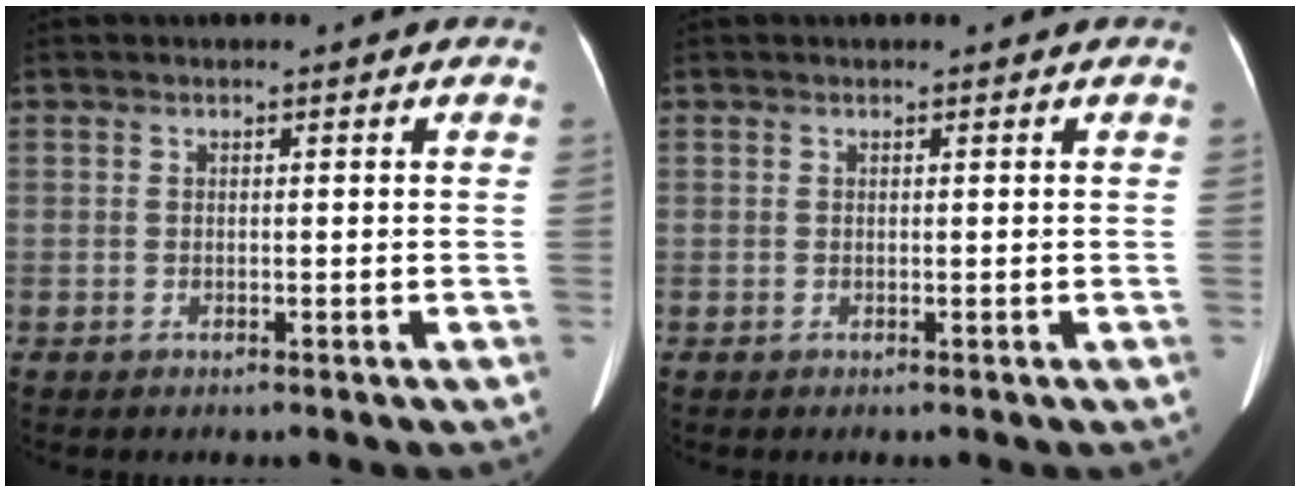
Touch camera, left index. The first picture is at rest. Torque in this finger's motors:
{"motor_torque": [0.06, -0.01, -0.02, 0.02]}